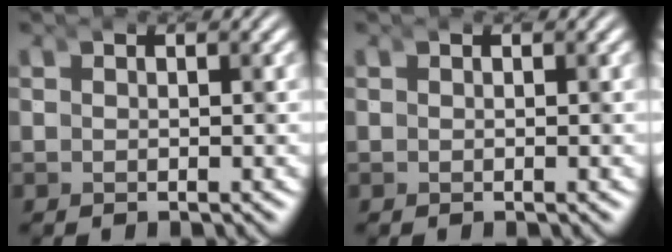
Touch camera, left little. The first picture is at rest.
{"total": 0.0}